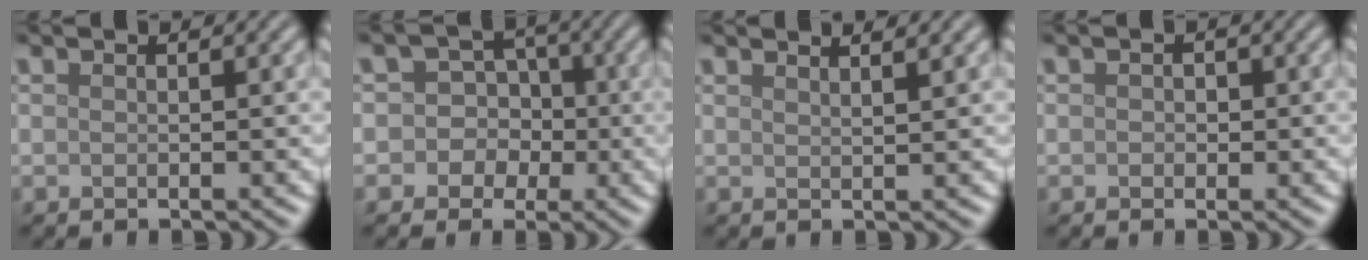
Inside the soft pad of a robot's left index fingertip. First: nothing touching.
{"total": 5.2, "force": [-0.4, 4.9, 1.5], "torque": [0.004, 0.033, -0.041]}
{"total": 3.0, "force": [2.3, 1.0, 1.5], "torque": [0.008, 0.014, 0.002]}
{"total": 0.8, "force": [0.0, 0.7, 0.4], "torque": [-0.003, -0.003, -0.002]}